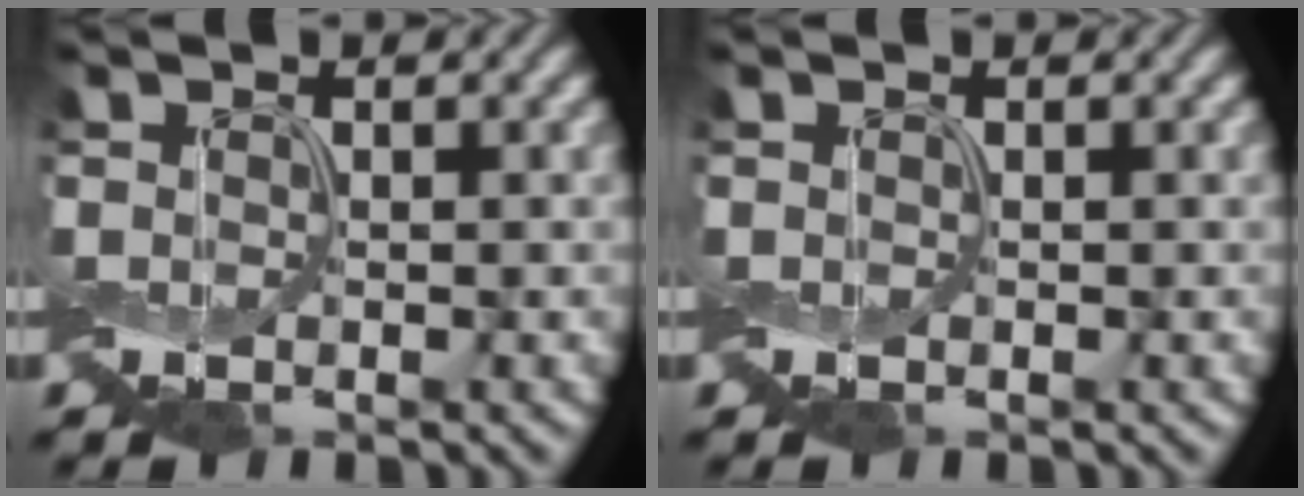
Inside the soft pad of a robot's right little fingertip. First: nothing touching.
{"total": 0.0}